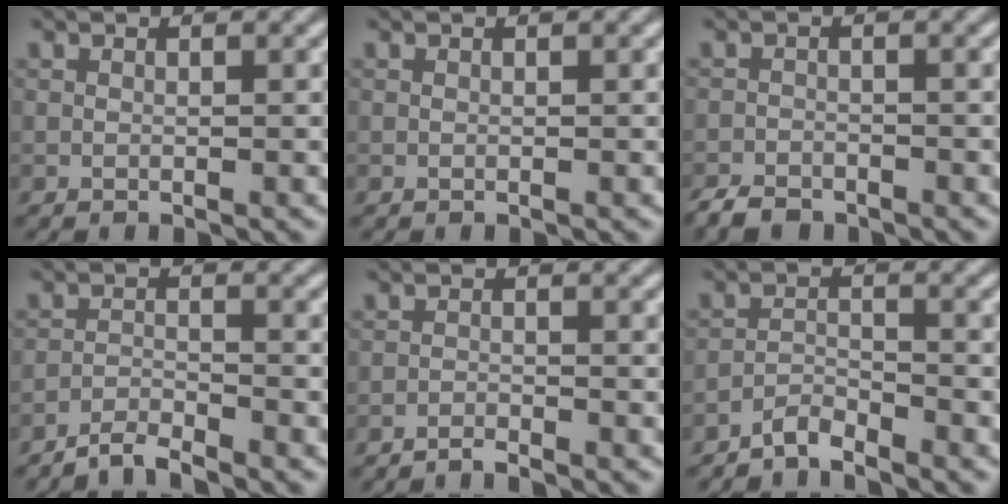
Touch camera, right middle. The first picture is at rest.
{"total": 0.0}
{"total": 2.5, "force": [-2.4, 0.6, 0.2], "torque": [-0.005, 0.004, -0.041]}
{"total": 2.8, "force": [-2.7, 0.0, 0.4], "torque": [-0.003, 0.013, -0.054]}
{"total": 1.5, "force": [-1.5, -0.1, 0.1], "torque": [0.001, 0.014, -0.029]}
{"total": 2.3, "force": [-2.3, -0.1, 0.1], "torque": [-0.001, 0.014, -0.043]}